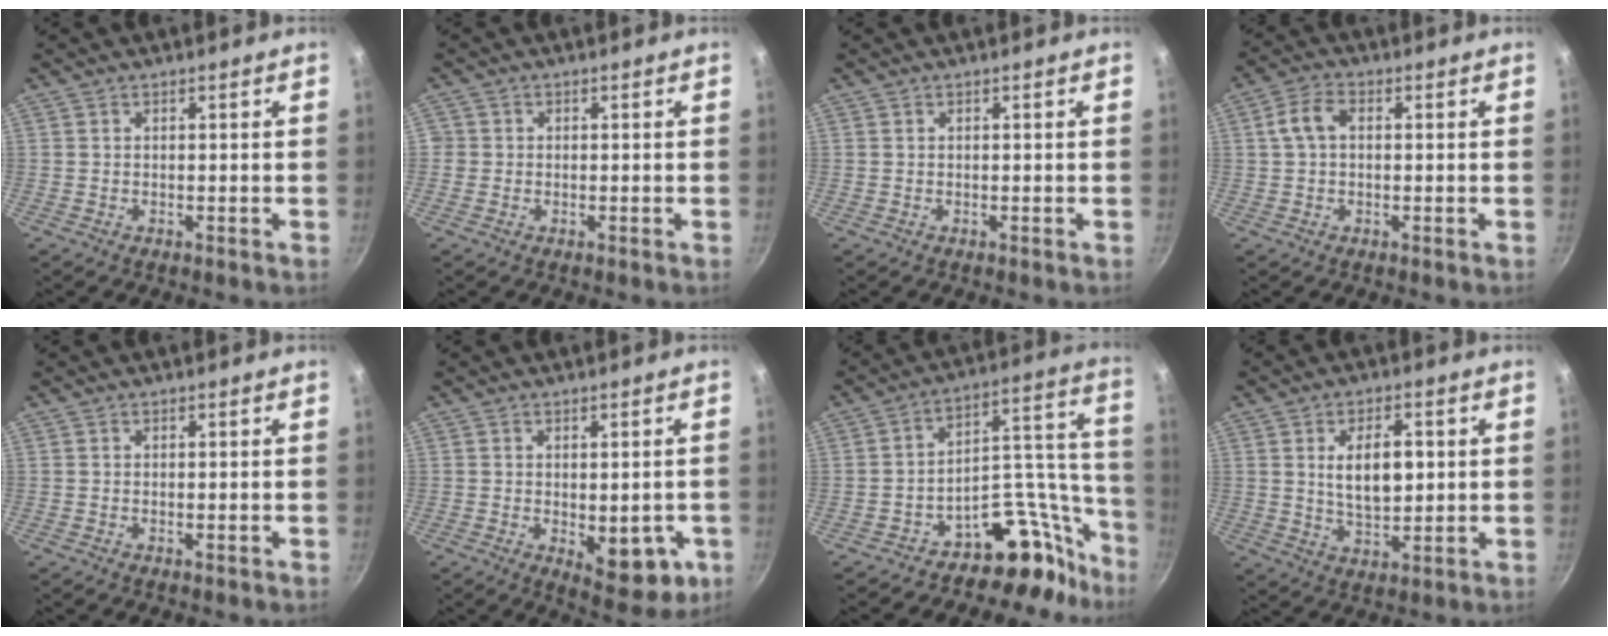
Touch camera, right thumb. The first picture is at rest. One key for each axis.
{"total": 1.7, "fx": -0.1, "fy": 1.6, "fz": 0.2, "tx": 0.007, "ty": 0.006, "tz": -0.005}
{"total": 0.0}
{"total": 5.0, "fx": 0.7, "fy": 3.2, "fz": 3.8, "tx": -0.078, "ty": 0.017, "tz": 0.009}
{"total": 0.5, "fx": -0.1, "fy": 0.2, "fz": 0.5, "tx": -0.009, "ty": -0.003, "tz": -0.002}
{"total": 9.6, "fx": -2.7, "fy": 4.7, "fz": 7.9, "tx": -0.078, "ty": -0.005, "tz": -0.024}
{"total": 14.3, "fx": -10.9, "fy": 6.5, "fz": 6.6, "tx": -0.015, "ty": 0.165, "tz": -0.168}
{"total": 9.0, "fx": 1.5, "fy": 4.8, "fz": 7.4, "tx": -0.103, "ty": -0.009, "tz": 0.033}